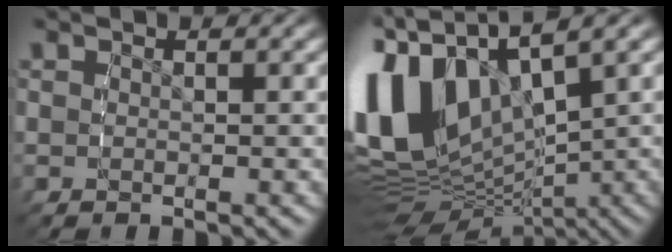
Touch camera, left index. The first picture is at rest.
{"total": 15.5, "force": [0.4, 11.4, 10.5], "torque": [-0.230, -0.034, 0.020]}